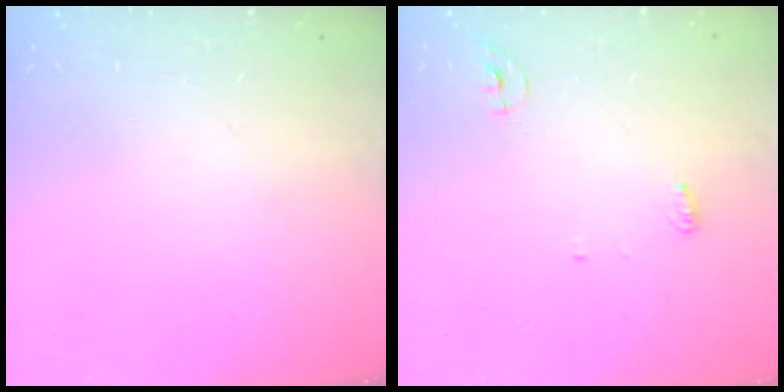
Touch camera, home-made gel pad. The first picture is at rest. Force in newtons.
{"total": 3.8, "press": 3.8, "slide": 0.3}